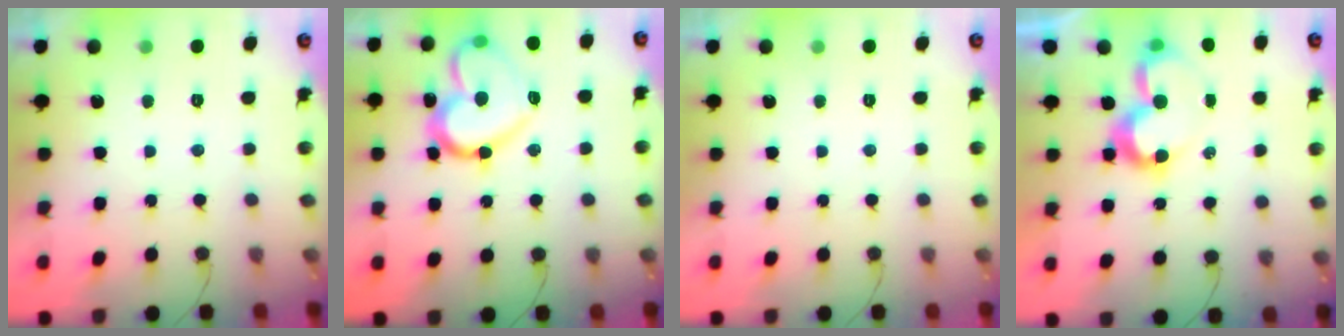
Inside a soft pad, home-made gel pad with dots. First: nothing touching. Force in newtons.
{"total": 18.9, "press": 18.8, "slide": 1.2}
{"total": 0.0}
{"total": 7.8, "press": 7.8, "slide": 0.6}